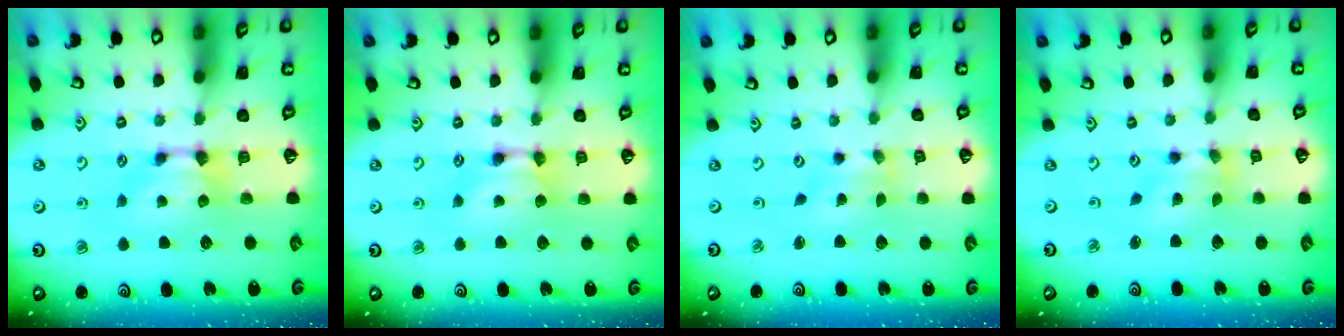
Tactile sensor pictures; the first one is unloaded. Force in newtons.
{"total": 1.8, "press": 1.7, "slide": 0.1}
{"total": 2.6, "press": 2.5, "slide": 0.9}
{"total": 2.0, "press": 1.6, "slide": 1.2}